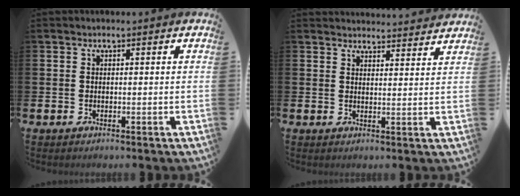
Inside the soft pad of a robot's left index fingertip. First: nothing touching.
{"total": 3.5, "force": [3.5, 0.2, -0.2], "torque": [0.004, -0.025, 0.062]}